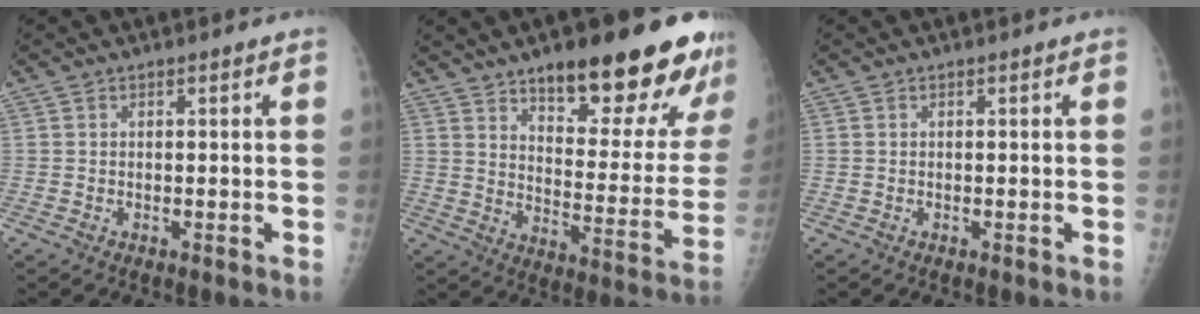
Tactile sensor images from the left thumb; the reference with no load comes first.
{"total": 24.6, "force": [16.9, 7.5, 16.2], "torque": [-0.168, -0.087, 0.237]}
{"total": 0.0}